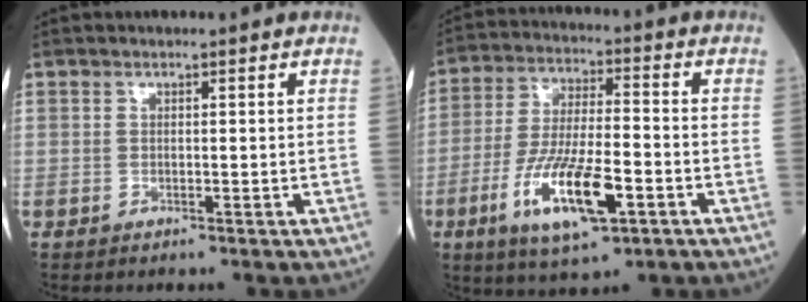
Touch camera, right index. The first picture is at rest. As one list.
[{"total": 14.5, "force": [-5.7, 3.6, 12.8], "torque": [-0.258, -0.016, -0.097]}]